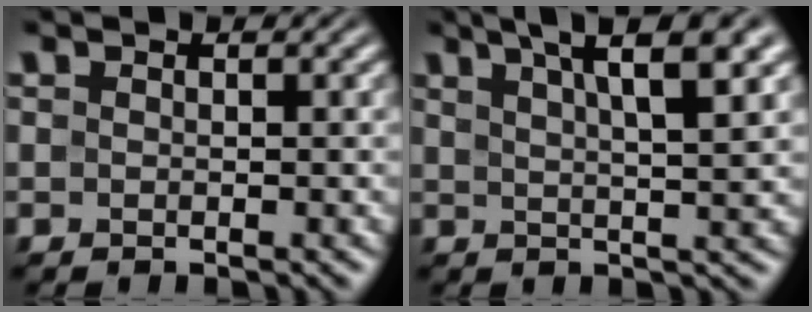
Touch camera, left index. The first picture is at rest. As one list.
[{"total": 7.5, "force": [4.4, 1.7, 5.9], "torque": [-0.065, 0.024, 0.051]}]